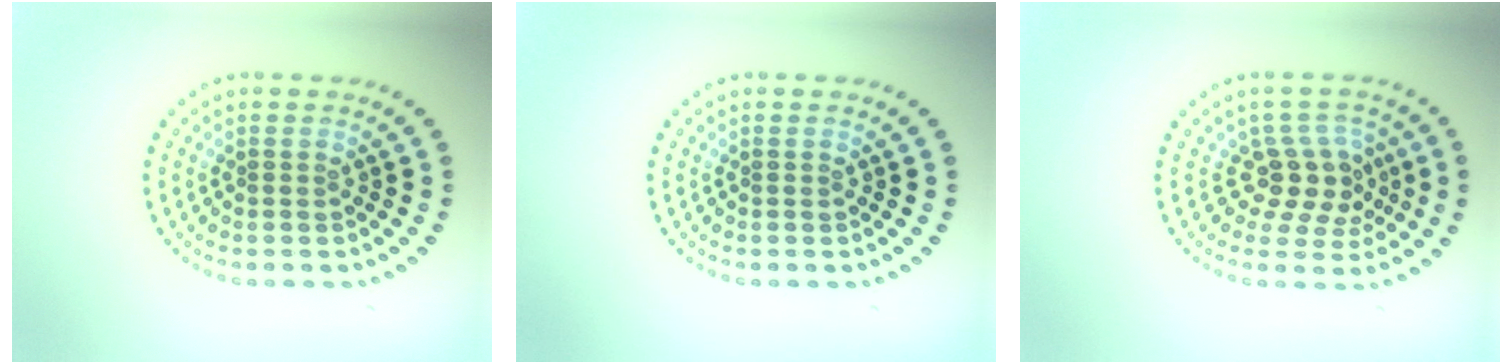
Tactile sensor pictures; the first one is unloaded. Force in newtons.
{"total": 0.0}
{"total": 3.7, "press": 3.2, "slide": 1.9}